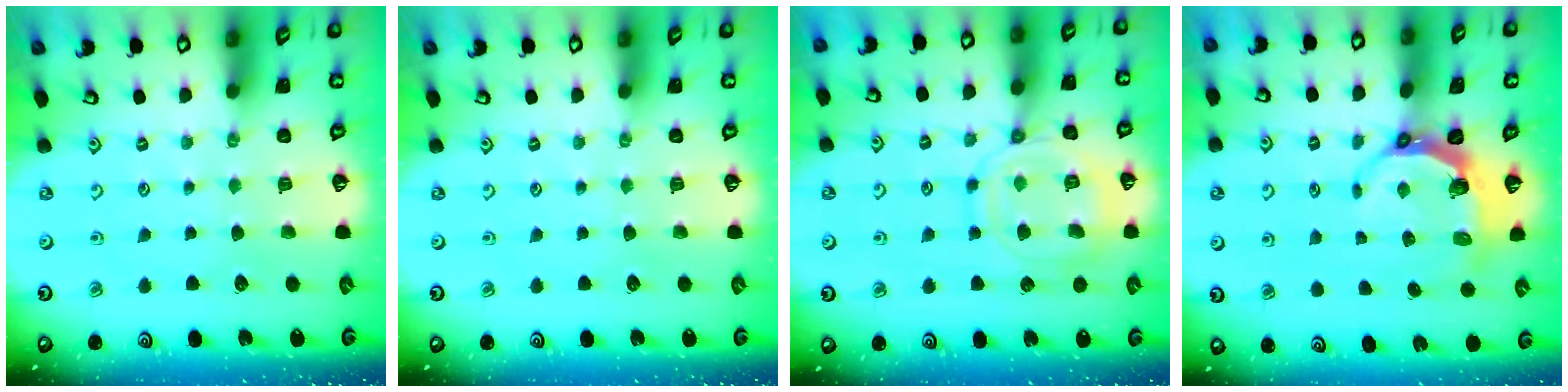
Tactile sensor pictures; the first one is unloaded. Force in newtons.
{"total": 0.0}
{"total": 14.4, "press": 14.3, "slide": 1.2}
{"total": 6.5, "press": 5.1, "slide": 4.1}